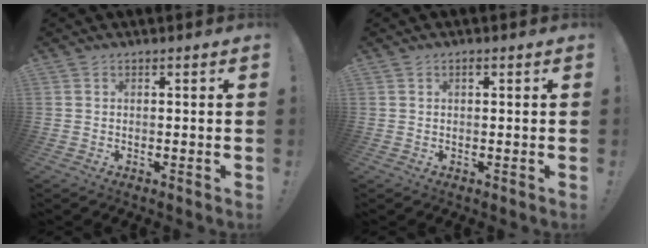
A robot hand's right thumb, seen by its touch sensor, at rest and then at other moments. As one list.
[{"total": 0.6, "force": [0.3, 0.4, 0.3], "torque": [-0.004, 0.001, 0.004]}]